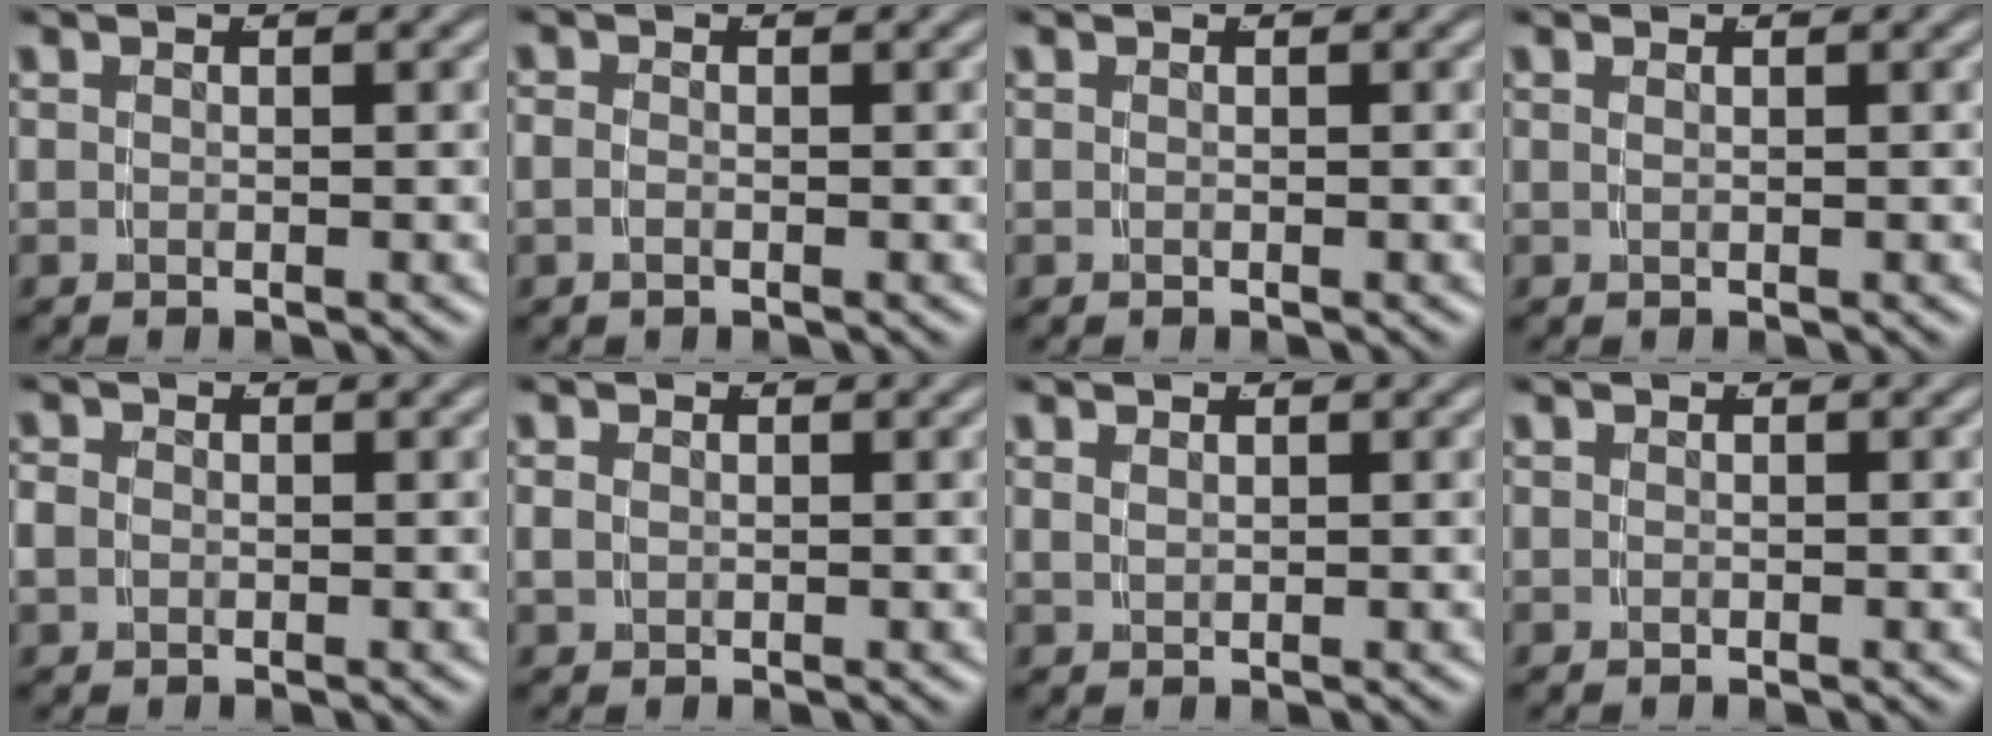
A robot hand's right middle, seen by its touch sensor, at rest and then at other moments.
{"total": 1.0, "force": [-0.5, 0.4, 0.8], "torque": [-0.024, -0.005, -0.007]}
{"total": 0.0}
{"total": 0.9, "force": [0.2, -0.8, 0.2], "torque": [-0.001, -0.002, 0.008]}
{"total": 1.6, "force": [-0.2, 1.3, 0.8], "torque": [-0.026, -0.007, 0.001]}
{"total": 0.8, "force": [0.1, 0.5, 0.5], "torque": [-0.014, -0.006, 0.010]}
{"total": 0.8, "force": [0.7, -0.4, 0.1], "torque": [0.002, -0.002, 0.022]}
{"total": 0.0}